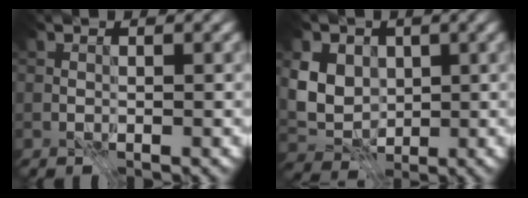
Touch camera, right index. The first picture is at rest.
{"total": 5.4, "force": [0.8, 4.4, 3.0], "torque": [-0.068, -0.001, 0.006]}